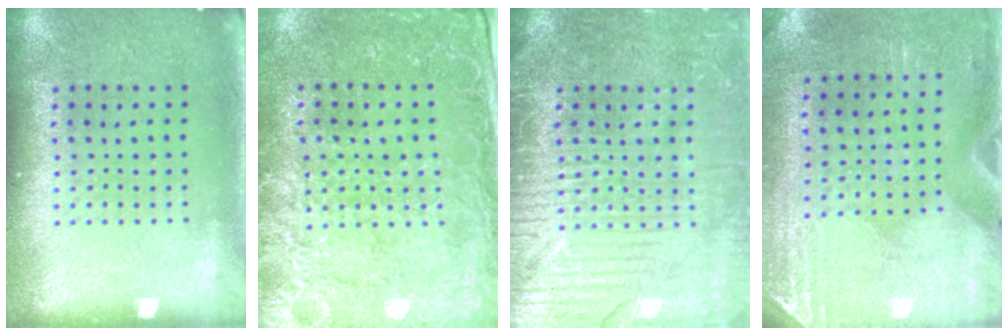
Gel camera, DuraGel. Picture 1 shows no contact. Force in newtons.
{"total": 3.0, "press": 2.8, "slide": 1.1}
{"total": 4.5, "press": 4.5, "slide": 0.6}
{"total": 2.9, "press": 2.5, "slide": 1.4}